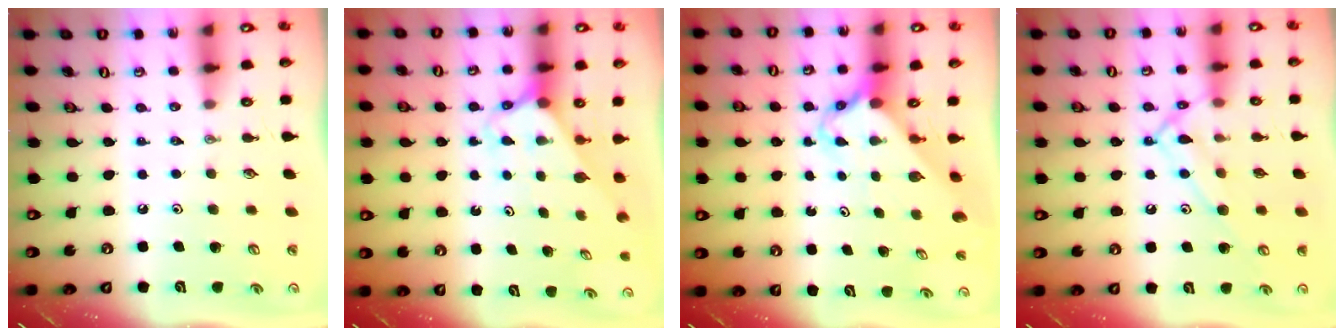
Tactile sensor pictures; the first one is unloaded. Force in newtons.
{"total": 2.6, "press": 2.6, "slide": 0.2}
{"total": 2.7, "press": 2.7, "slide": 0.2}
{"total": 12.6, "press": 12.6, "slide": 0.8}